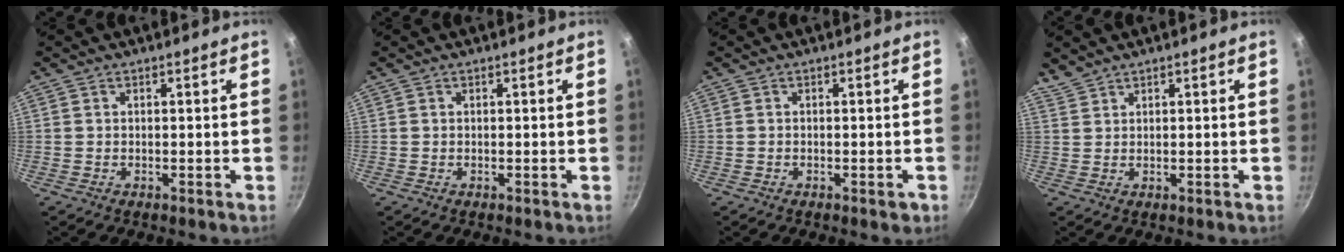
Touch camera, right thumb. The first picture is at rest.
{"total": 0.0}
{"total": 1.4, "force": [-0.7, 0.7, 1.0], "torque": [-0.016, 0.004, -0.008]}
{"total": 1.8, "force": [1.8, 0.3, 0.2], "torque": [-0.004, 0.003, 0.041]}